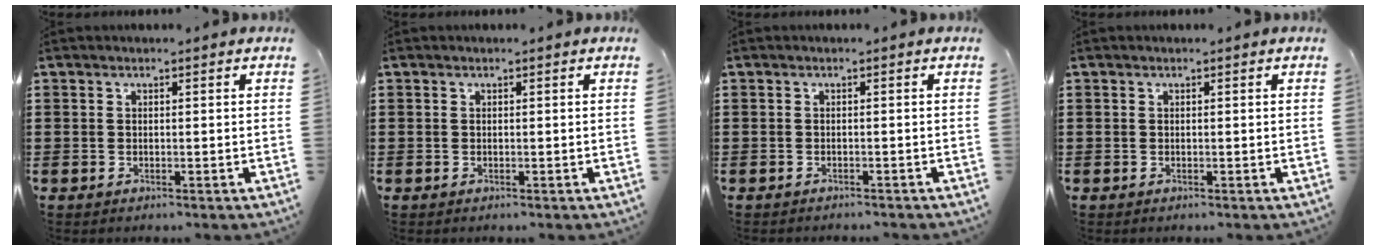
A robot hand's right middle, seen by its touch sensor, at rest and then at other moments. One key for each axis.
{"total": 0.0}
{"total": 0.6, "fx": -0.6, "fy": 0.0, "fz": 0.1, "tx": -0.003, "ty": -0.002, "tz": -0.012}
{"total": 0.0}